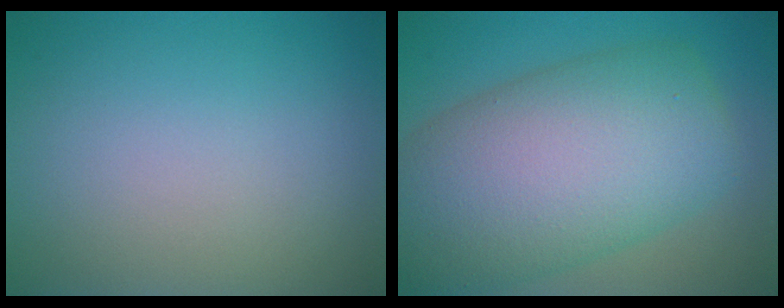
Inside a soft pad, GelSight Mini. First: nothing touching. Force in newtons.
{"total": 12.6, "press": 12.6, "slide": 0.5}